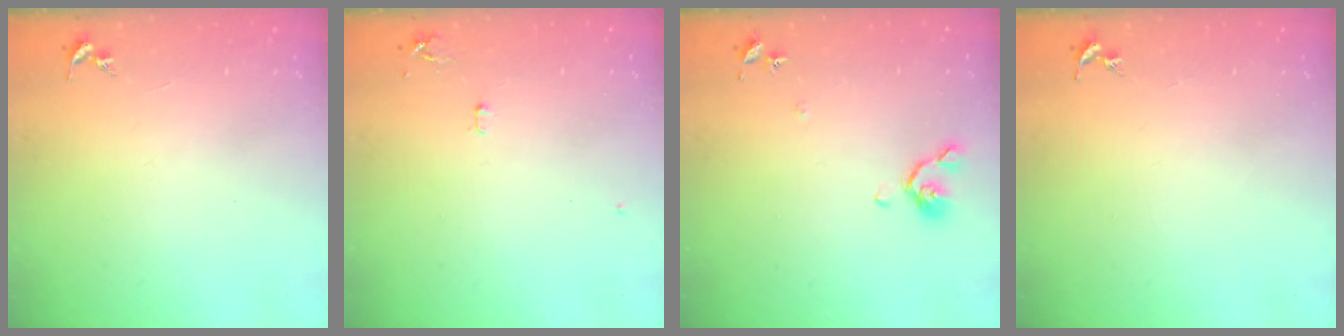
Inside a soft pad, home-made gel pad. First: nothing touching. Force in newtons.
{"total": 5.2, "press": 5.1, "slide": 0.6}
{"total": 6.7, "press": 6.6, "slide": 1.0}
{"total": 0.0}